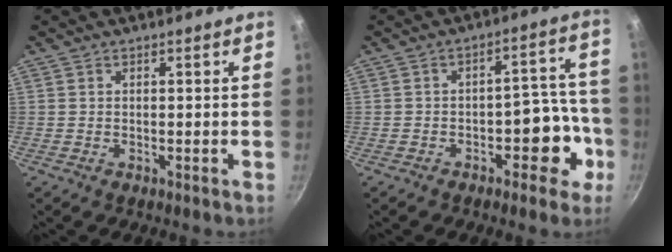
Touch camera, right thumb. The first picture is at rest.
{"total": 8.9, "force": [-3.7, 5.2, 6.2], "torque": [-0.025, 0.059, -0.042]}